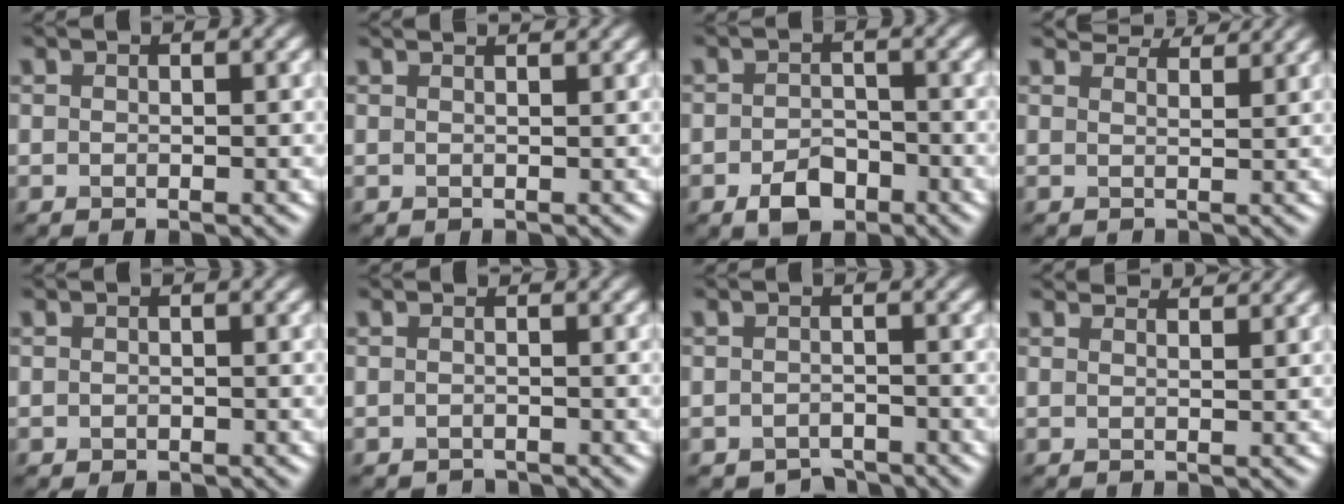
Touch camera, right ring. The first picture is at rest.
{"total": 1.9, "force": [1.7, 0.4, 0.6], "torque": [-0.005, 0.003, 0.017]}
{"total": 3.4, "force": [-2.0, 2.1, 1.7], "torque": [-0.028, -0.002, -0.040]}
{"total": 4.3, "force": [4.2, 0.6, 1.0], "torque": [-0.032, 0.008, 0.052]}
{"total": 0.6, "force": [-0.5, 0.3, 0.0], "torque": [0.000, -0.004, -0.007]}
{"total": 1.3, "force": [-1.2, 0.5, -0.3], "torque": [0.010, -0.006, -0.026]}
{"total": 2.0, "force": [-1.9, 0.6, 0.0], "torque": [0.005, -0.002, -0.031]}
{"total": 3.6, "force": [3.5, 0.5, 0.9], "torque": [-0.019, 0.010, 0.041]}